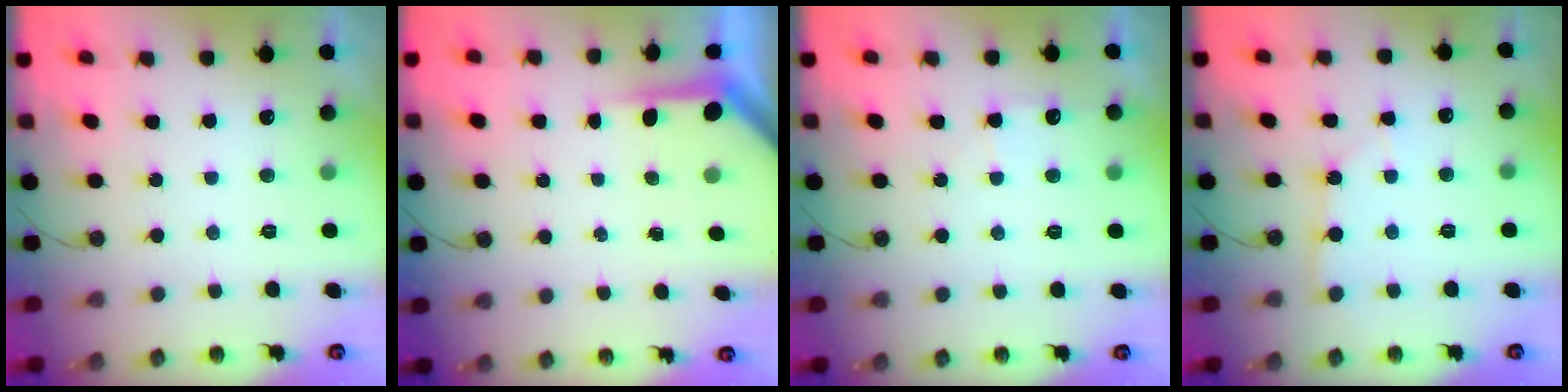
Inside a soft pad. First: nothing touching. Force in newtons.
{"total": 3.8, "press": 3.8, "slide": 0.4}
{"total": 7.2, "press": 7.2, "slide": 0.8}
{"total": 1.9, "press": 1.9, "slide": 0.2}